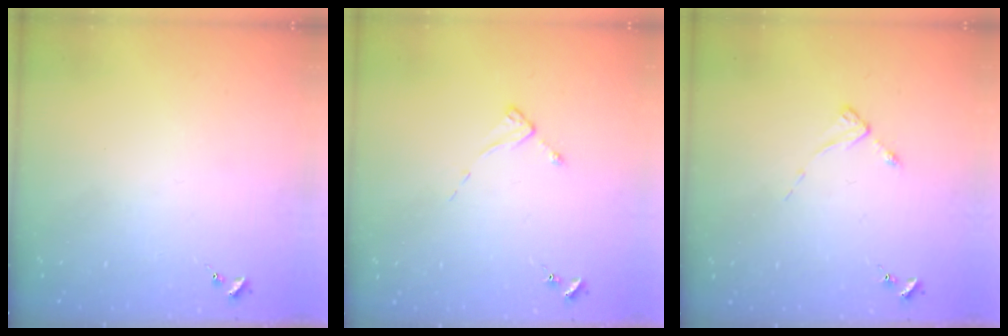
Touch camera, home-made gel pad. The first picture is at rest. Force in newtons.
{"total": 2.3, "press": 2.3, "slide": 0.3}
{"total": 2.4, "press": 2.4, "slide": 0.3}